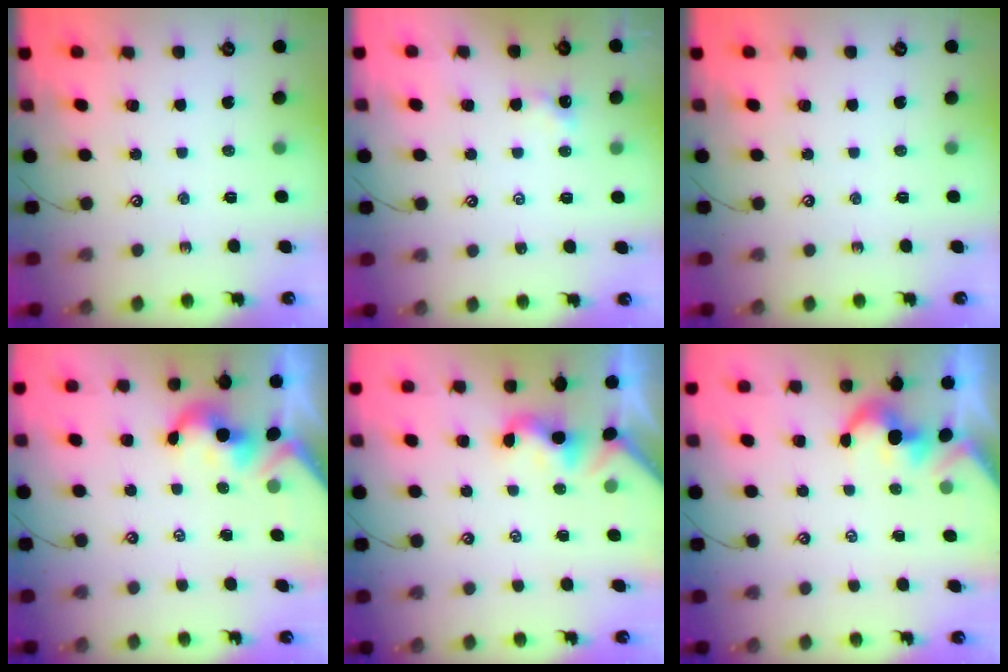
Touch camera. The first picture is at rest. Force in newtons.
{"total": 0.5, "press": 0.4, "slide": 0.3}
{"total": 0.0}
{"total": 1.9, "press": 1.9, "slide": 0.4}
{"total": 1.7, "press": 1.7, "slide": 0.5}
{"total": 1.6, "press": 1.6, "slide": 0.2}